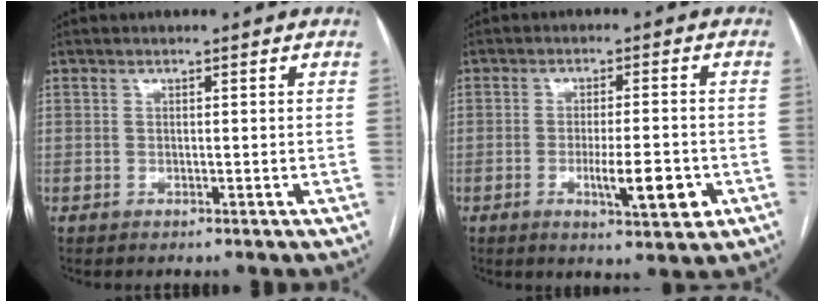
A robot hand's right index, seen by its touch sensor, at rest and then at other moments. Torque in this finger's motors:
{"motor_torque": [0.39, 0.14, 0.14, 0.03]}